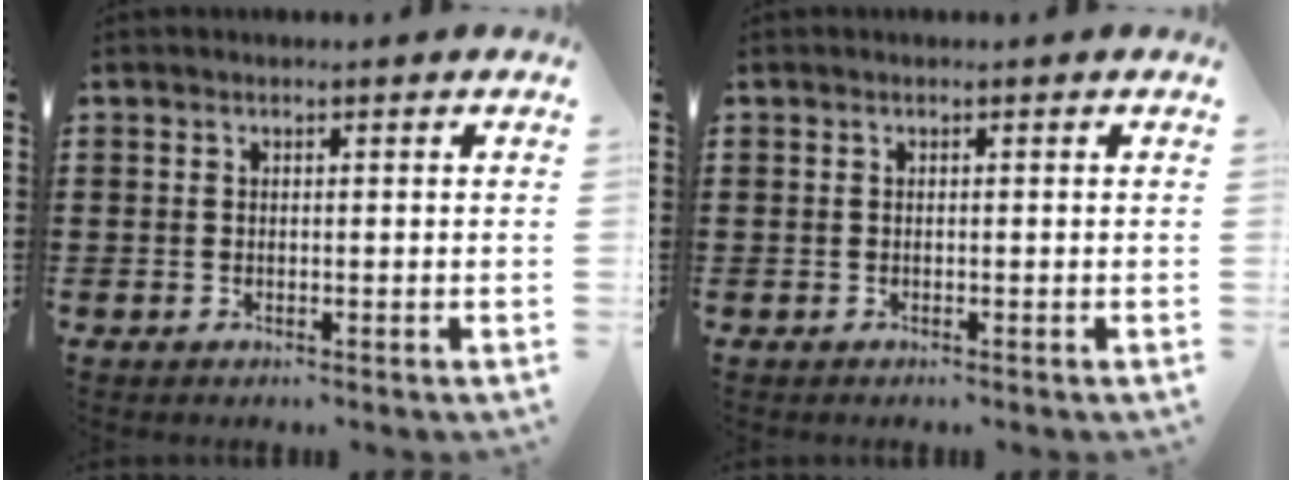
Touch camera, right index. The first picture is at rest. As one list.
[{"total": 0.0}]